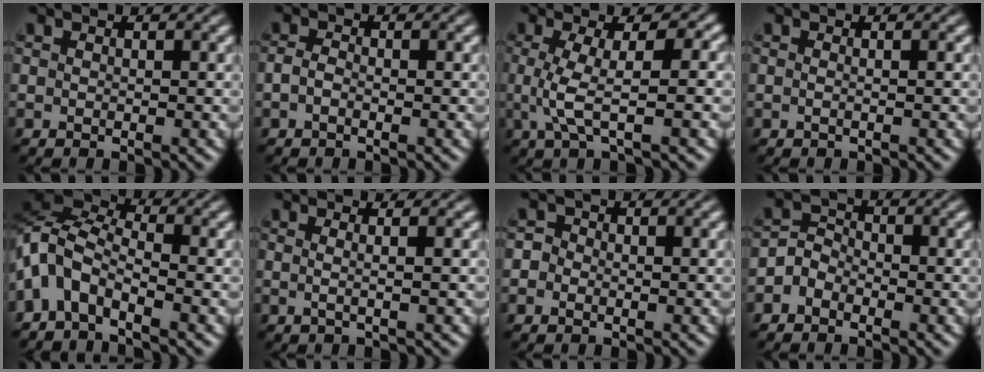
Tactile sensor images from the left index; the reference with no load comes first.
{"total": 1.1, "force": [-0.5, 0.5, 0.8], "torque": [-0.021, -0.001, -0.013]}
{"total": 4.4, "force": [-0.3, 1.2, 4.2], "torque": [-0.093, -0.005, -0.006]}
{"total": 1.7, "force": [0.3, 0.9, 1.4], "torque": [-0.004, -0.008, -0.020]}
{"total": 5.4, "force": [-3.0, 2.6, 3.6], "torque": [-0.072, 0.006, -0.077]}
{"total": 2.1, "force": [0.2, 0.8, 1.9], "torque": [-0.030, -0.001, -0.016]}
{"total": 1.5, "force": [0.0, 1.3, 0.8], "torque": [0.005, -0.001, -0.018]}
{"total": 2.0, "force": [-1.2, 1.4, 0.7], "torque": [-0.011, 0.009, -0.031]}